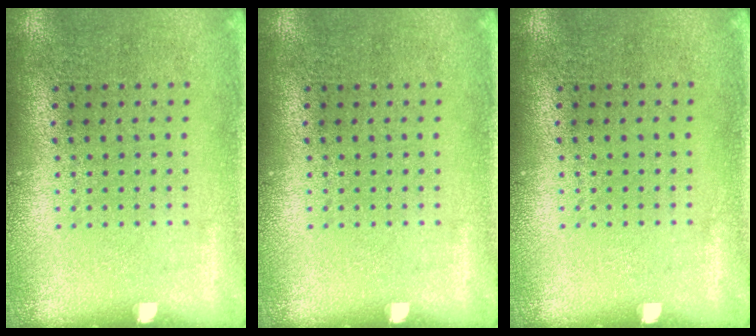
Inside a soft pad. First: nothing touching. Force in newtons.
{"total": 0.0}
{"total": 0.0}